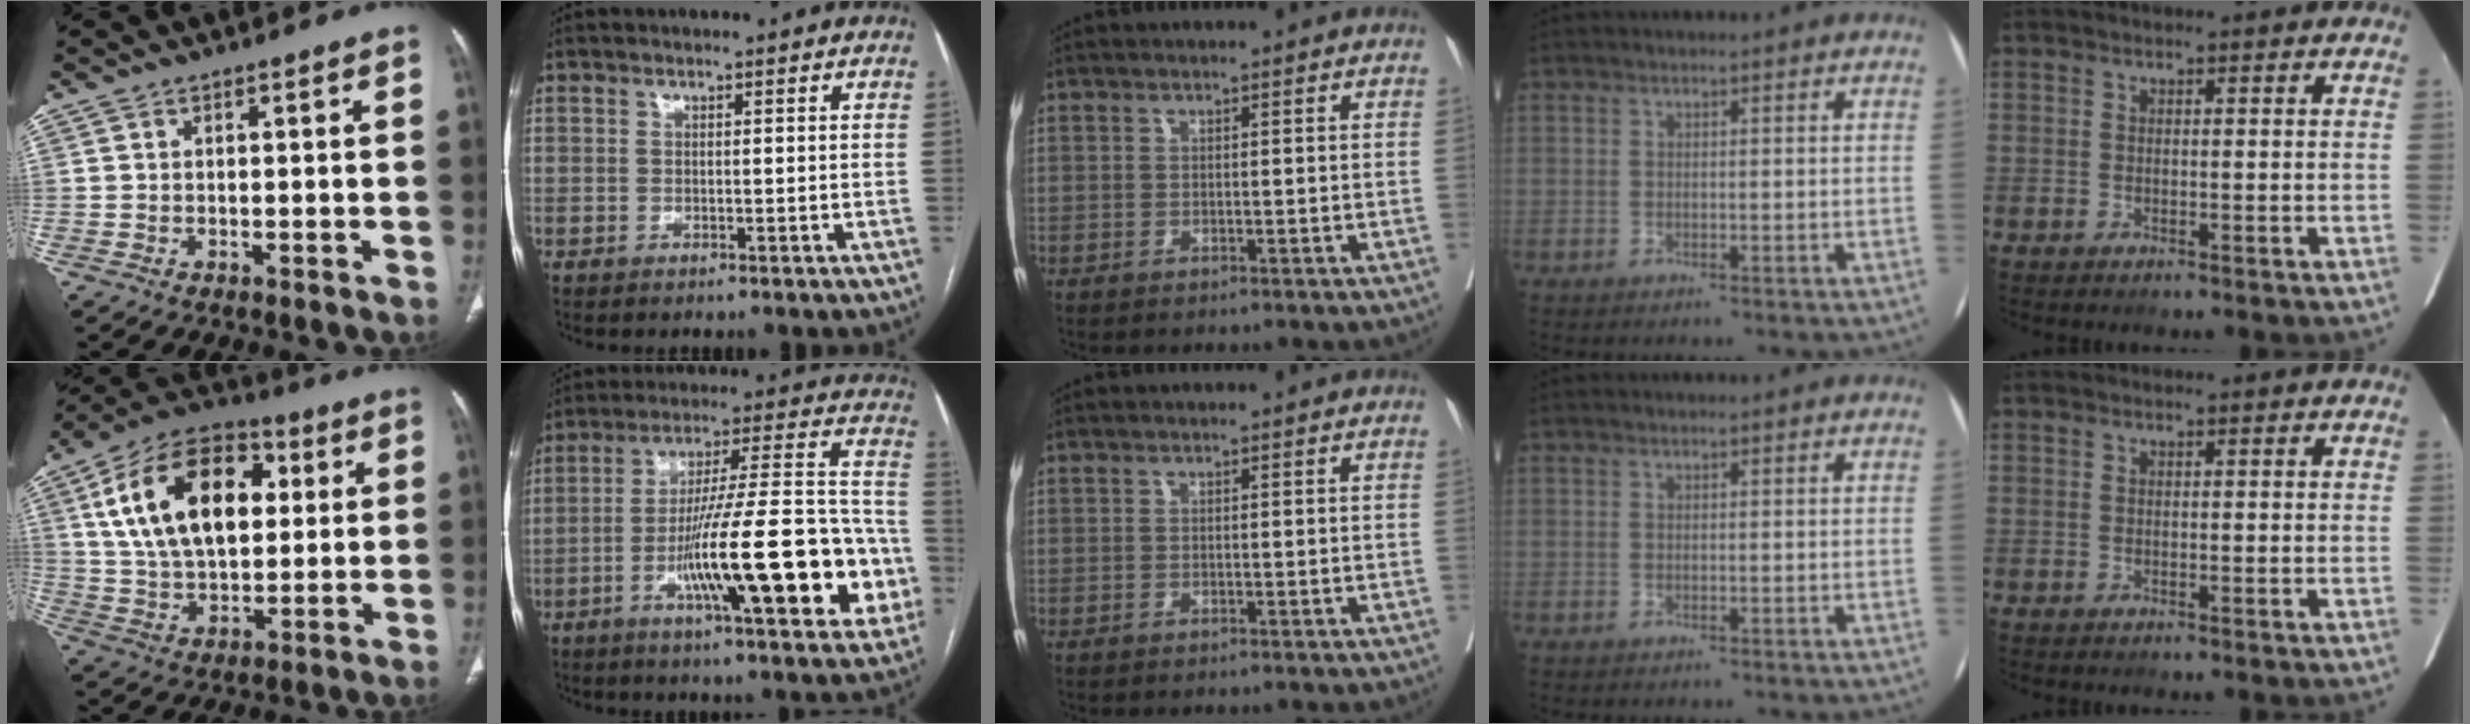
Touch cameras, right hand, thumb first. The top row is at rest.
{"thumb": {"total": 22.1, "force": [5.6, 13.4, 16.7], "torque": [-0.264, 0.009, 0.093]}, "index": {"total": 22.9, "force": [-7.2, 3.2, 21.5], "torque": [-0.292, 0.016, -0.106]}}